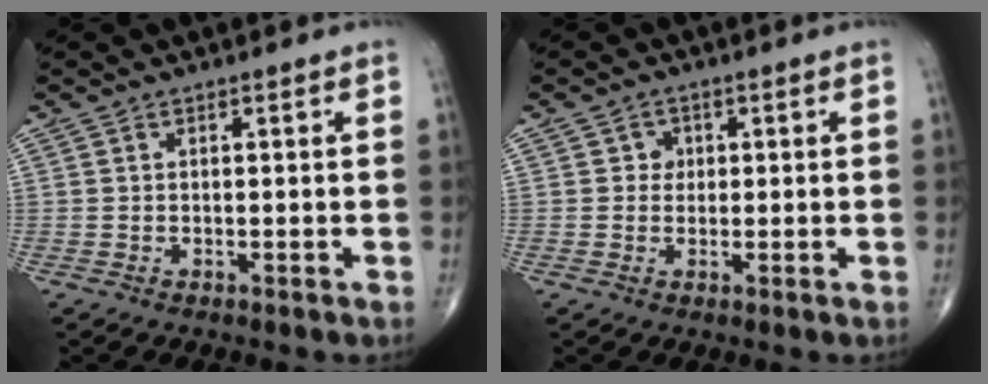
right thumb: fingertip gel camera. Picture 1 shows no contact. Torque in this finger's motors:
{"motor_torque": [-0.34, 0.17, 0.28, 0.12, 0.00]}